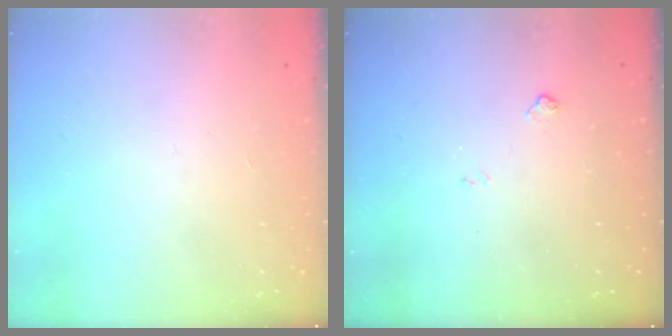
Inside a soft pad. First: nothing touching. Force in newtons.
{"total": 4.3, "press": 4.3, "slide": 0.7}